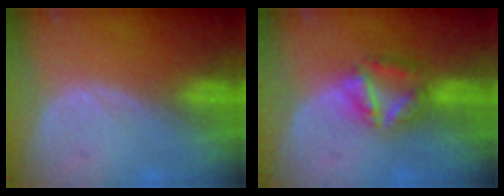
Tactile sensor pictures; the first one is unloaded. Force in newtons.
{"total": 6.0, "press": 5.9, "slide": 1.0}